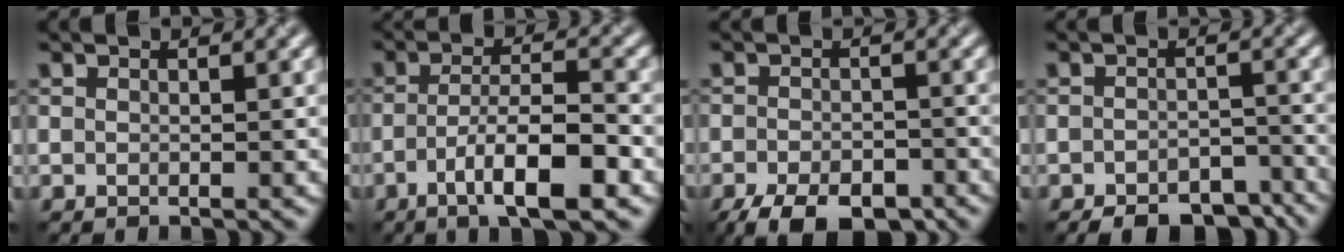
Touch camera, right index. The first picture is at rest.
{"total": 6.7, "force": [-2.9, 1.3, 5.8], "torque": [-0.101, 0.009, -0.053]}
{"total": 6.2, "force": [-4.4, 2.6, 3.5], "torque": [-0.054, -0.010, -0.074]}
{"total": 6.0, "force": [-5.0, 2.4, 2.3], "torque": [-0.030, -0.009, -0.066]}